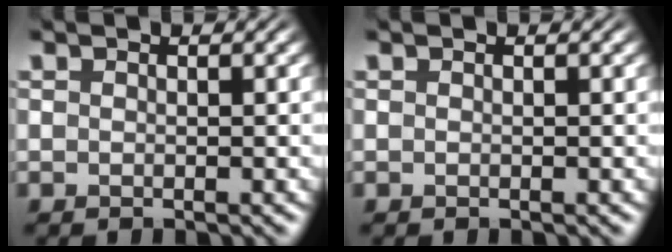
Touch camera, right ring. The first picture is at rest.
{"total": 0.0}